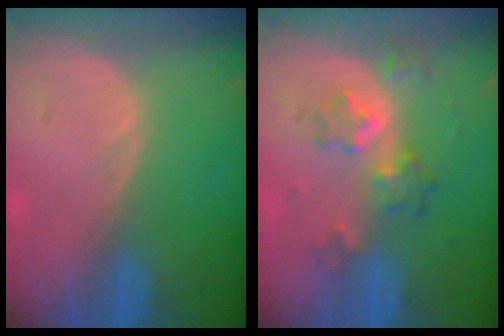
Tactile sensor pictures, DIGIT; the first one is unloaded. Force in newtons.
{"total": 6.3, "press": 5.5, "slide": 3.1}